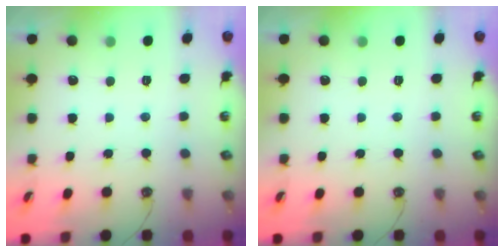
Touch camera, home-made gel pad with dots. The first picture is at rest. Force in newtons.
{"total": 0.0}